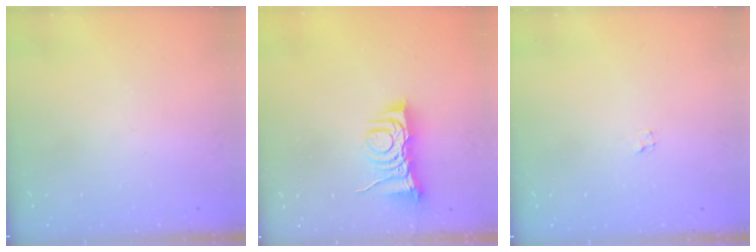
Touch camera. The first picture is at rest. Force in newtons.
{"total": 8.3, "press": 8.2, "slide": 1.1}
{"total": 1.2, "press": 1.2, "slide": 0.1}